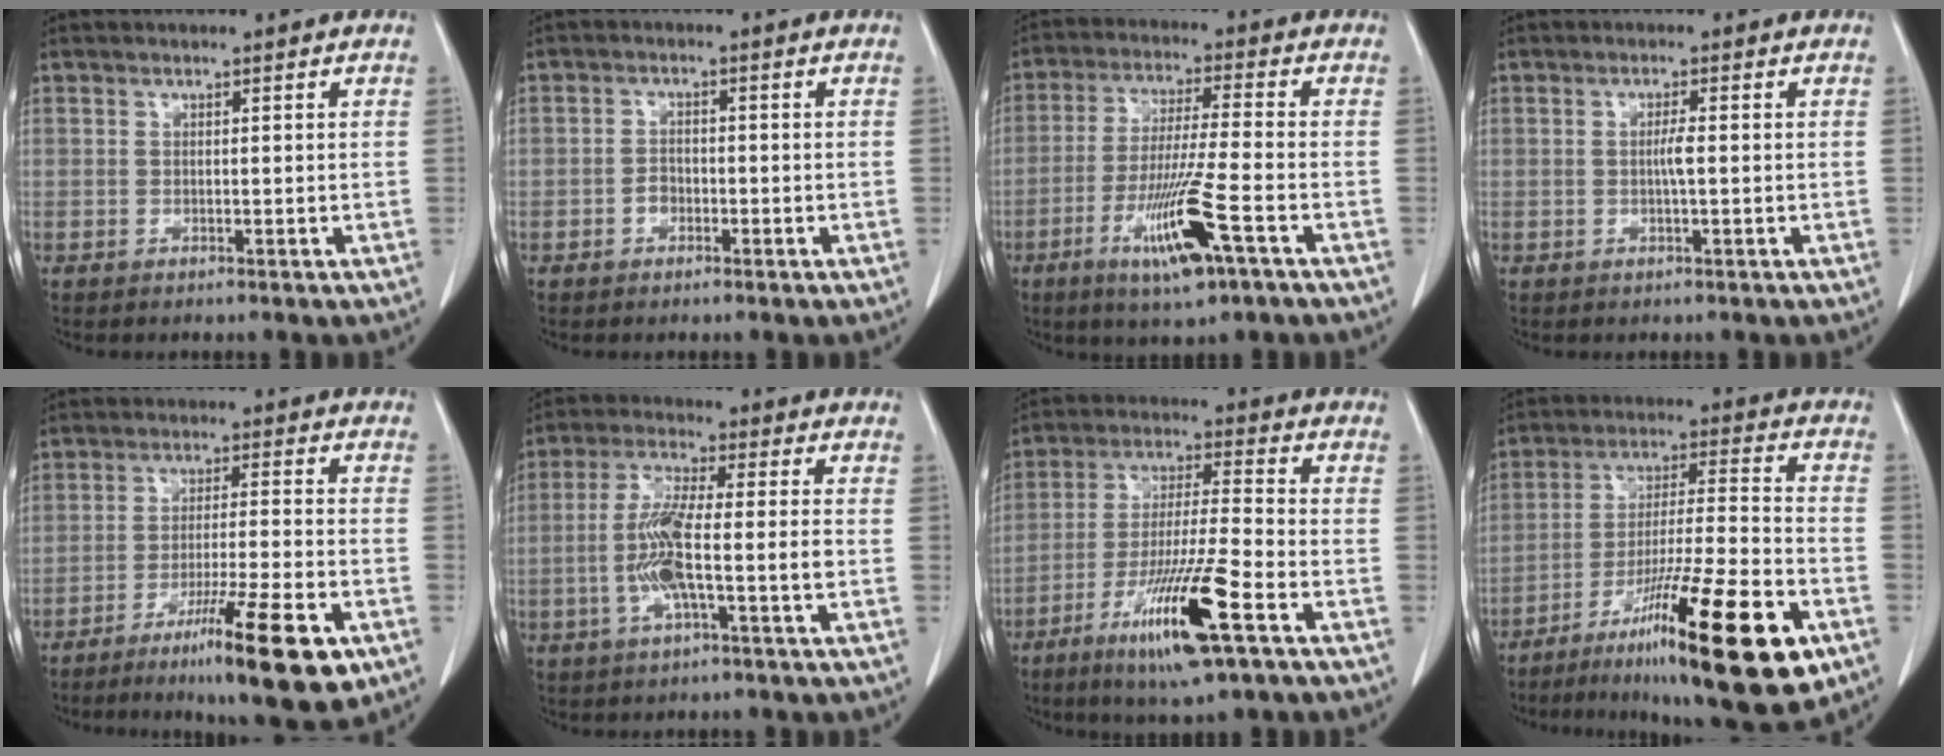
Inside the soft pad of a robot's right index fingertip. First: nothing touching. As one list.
[{"total": 2.0, "force": [-0.9, 1.5, 0.9], "torque": [-0.011, 0.008, -0.017]}, {"total": 11.7, "force": [-5.4, 0.2, 10.4], "torque": [-0.200, -0.023, -0.097]}, {"total": 1.8, "force": [-0.1, 0.0, 1.8], "torque": [-0.034, 0.000, -0.002]}, {"total": 14.0, "force": [-7.9, 0.7, 11.6], "torque": [-0.170, -0.026, -0.122]}, {"total": 9.2, "force": [-2.0, 0.8, 8.9], "torque": [-0.181, 0.008, -0.042]}, {"total": 14.7, "force": [-7.4, 0.6, 12.7], "torque": [-0.243, -0.029, -0.131]}, {"total": 22.1, "force": [-11.8, 1.9, 18.6], "torque": [-0.272, -0.031, -0.193]}]